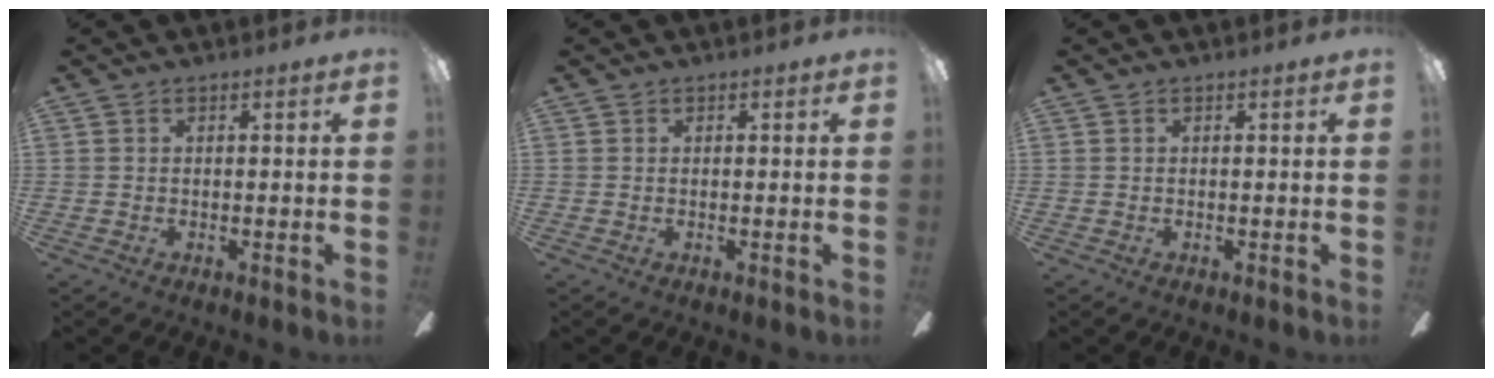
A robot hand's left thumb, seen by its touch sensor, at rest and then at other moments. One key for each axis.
{"total": 0.0}
{"total": 0.0}